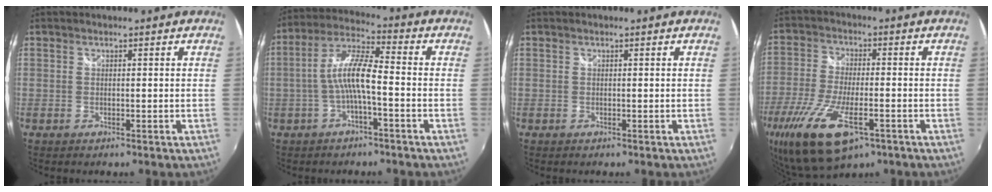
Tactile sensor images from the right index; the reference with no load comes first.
{"total": 8.3, "force": [-2.2, 1.3, 7.9], "torque": [-0.174, 0.015, -0.039]}
{"total": 0.0}
{"total": 17.9, "force": [-9.0, 6.9, 13.9], "torque": [-0.296, -0.057, -0.158]}